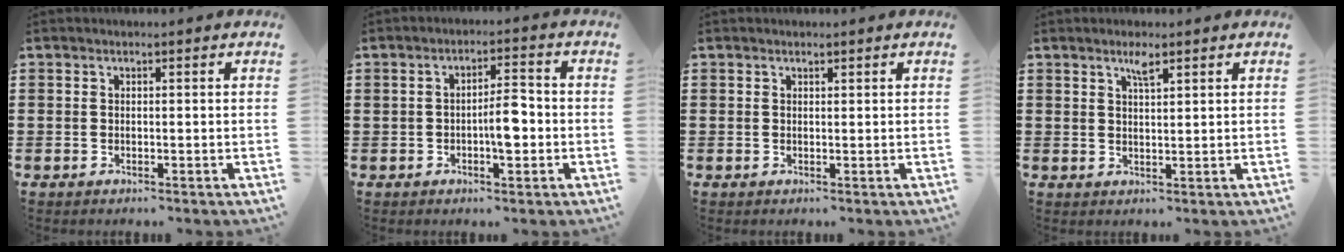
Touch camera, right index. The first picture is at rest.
{"total": 5.1, "force": [-1.0, 1.8, 4.7], "torque": [-0.071, 0.006, -0.021]}
{"total": 0.5, "force": [0.4, 0.3, 0.1], "torque": [-0.003, 0.002, 0.008]}
{"total": 2.5, "force": [1.7, 0.5, 1.8], "torque": [-0.031, 0.000, 0.027]}